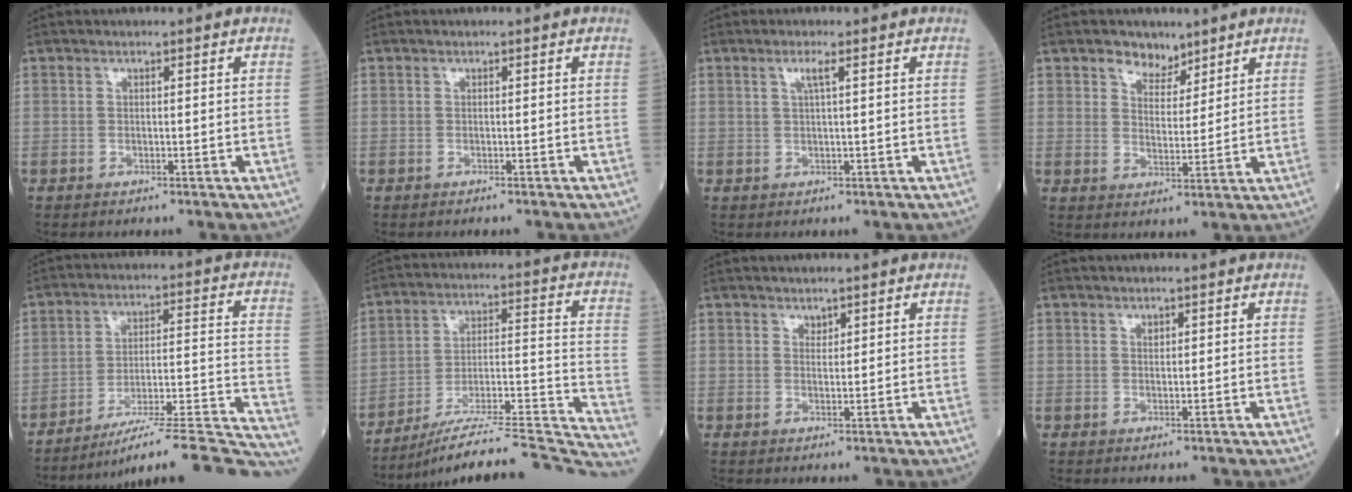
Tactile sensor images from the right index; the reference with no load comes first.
{"total": 0.8, "force": [-0.7, -0.1, 0.3], "torque": [-0.003, 0.000, -0.011]}
{"total": 1.8, "force": [0.7, -0.2, 1.7], "torque": [-0.036, 0.003, 0.014]}
{"total": 4.6, "force": [3.4, 2.7, 1.4], "torque": [-0.022, 0.001, 0.059]}
{"total": 21.6, "force": [-20.0, -0.3, 8.2], "torque": [-0.061, 0.018, -0.281]}
{"total": 23.9, "force": [-22.7, -0.7, 7.5], "torque": [-0.071, 0.012, -0.333]}
{"total": 1.0, "force": [0.8, 0.5, 0.3], "torque": [-0.003, -0.002, 0.014]}
{"total": 0.6, "force": [0.4, 0.3, 0.3], "torque": [-0.004, -0.002, 0.006]}